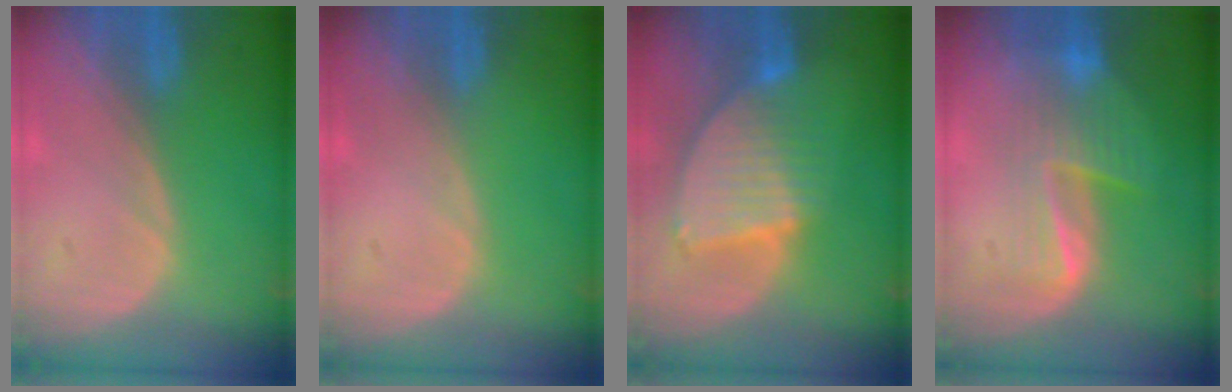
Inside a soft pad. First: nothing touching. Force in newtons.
{"total": 0.0}
{"total": 8.6, "press": 7.5, "slide": 4.2}
{"total": 6.8, "press": 6.4, "slide": 2.3}